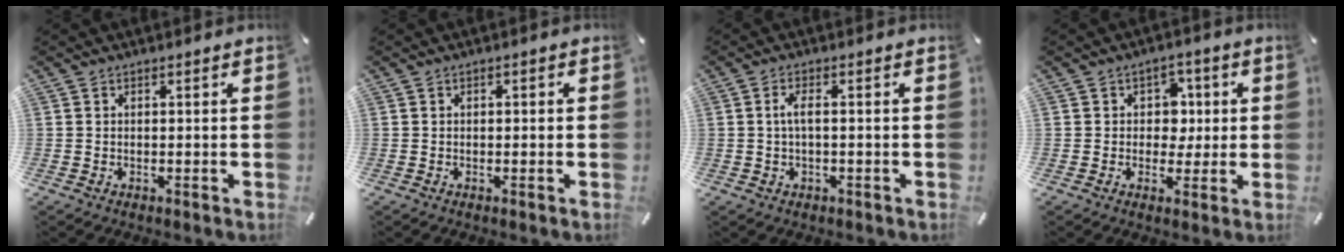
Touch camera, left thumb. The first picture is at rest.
{"total": 0.7, "force": [-0.1, 0.4, 0.5], "torque": [-0.009, 0.001, -0.003]}
{"total": 3.8, "force": [0.2, 1.8, 3.4], "torque": [-0.072, 0.005, -0.001]}
{"total": 6.3, "force": [0.6, 5.7, 2.7], "torque": [-0.036, 0.004, 0.006]}